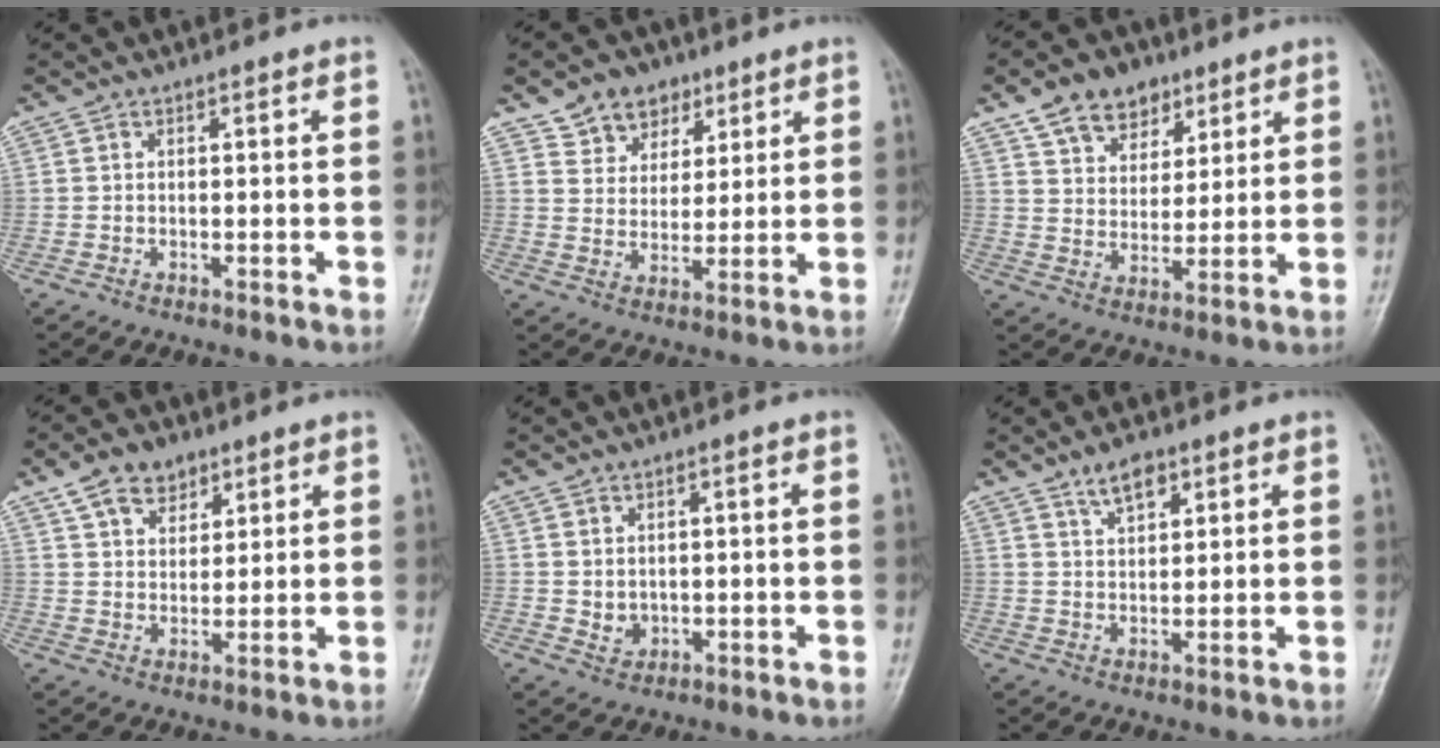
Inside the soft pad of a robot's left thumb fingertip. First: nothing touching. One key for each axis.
{"total": 8.7, "fx": 5.3, "fy": 6.4, "fz": 2.5, "tx": -0.003, "ty": -0.025, "tz": 0.094}
{"total": 10.1, "fx": 6.2, "fy": 6.9, "fz": 4.1, "tx": -0.034, "ty": -0.027, "tz": 0.107}
{"total": 7.4, "fx": 4.5, "fy": 4.7, "fz": 3.5, "tx": -0.032, "ty": -0.022, "tz": 0.079}
{"total": 2.4, "fx": 0.3, "fy": 2.0, "fz": 1.2, "tx": -0.013, "ty": -0.004, "tz": 0.013}
{"total": 4.5, "fx": 3.0, "fy": 2.1, "fz": 2.6, "tx": -0.034, "ty": -0.015, "tz": 0.056}